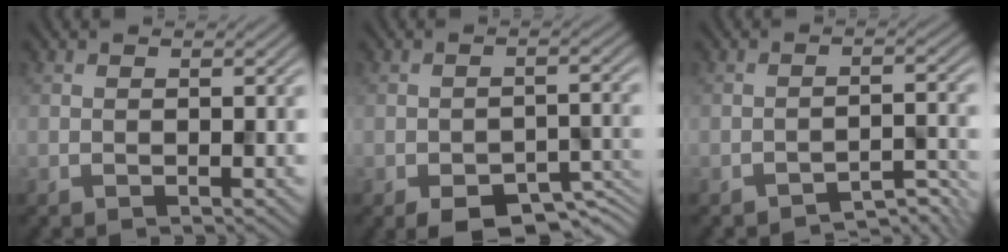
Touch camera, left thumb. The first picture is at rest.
{"total": 6.7, "force": [-4.5, 2.9, 4.0], "torque": [-0.051, -0.010, -0.064]}
{"total": 3.4, "force": [-3.0, 0.6, 1.4], "torque": [-0.018, 0.006, -0.044]}